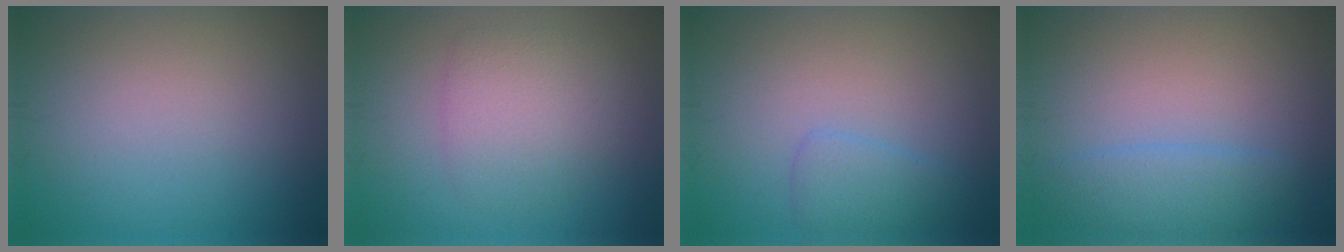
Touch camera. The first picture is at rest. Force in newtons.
{"total": 3.5, "press": 3.5, "slide": 0.2}
{"total": 1.9, "press": 1.9, "slide": 0.2}
{"total": 2.8, "press": 2.8, "slide": 0.3}